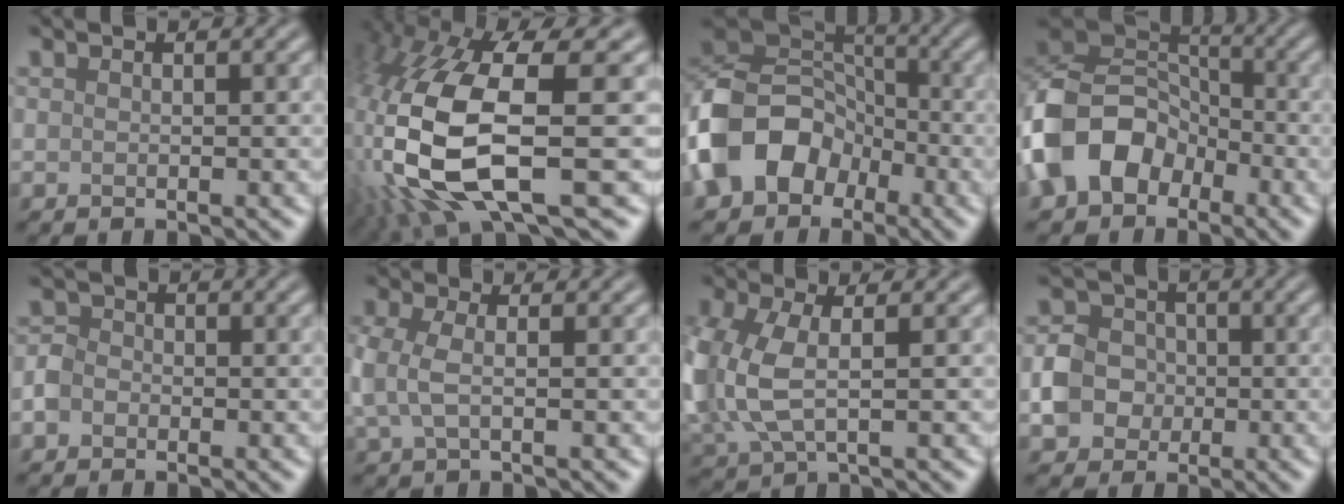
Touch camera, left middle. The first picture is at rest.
{"total": 15.4, "force": [-2.1, 6.2, 13.9], "torque": [-0.327, -0.029, -0.023]}
{"total": 10.9, "force": [-4.4, 8.4, 5.4], "torque": [-0.109, 0.002, -0.101]}
{"total": 9.7, "force": [-4.3, 7.1, 5.1], "torque": [-0.092, 0.000, -0.096]}
{"total": 2.0, "force": [-0.8, 1.7, 0.8], "torque": [-0.006, 0.001, -0.020]}
{"total": 3.2, "force": [0.2, 1.6, 2.7], "torque": [-0.072, 0.004, -0.003]}
{"total": 7.0, "force": [0.0, 3.9, 5.7], "torque": [-0.163, -0.002, -0.001]}
{"total": 4.5, "force": [-1.0, 4.0, 1.9], "torque": [-0.032, 0.005, -0.022]}